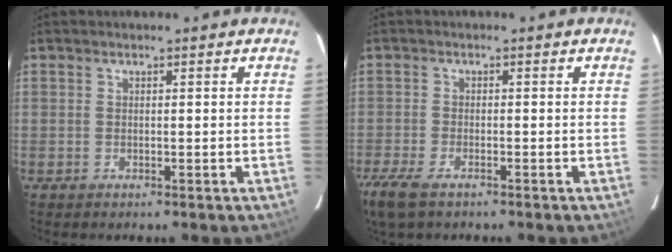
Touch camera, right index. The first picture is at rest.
{"total": 7.2, "force": [-5.2, 2.5, 4.4], "torque": [-0.116, -0.025, -0.101]}